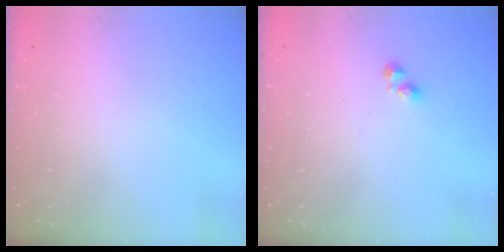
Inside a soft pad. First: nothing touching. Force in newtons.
{"total": 1.8, "press": 1.7, "slide": 0.3}